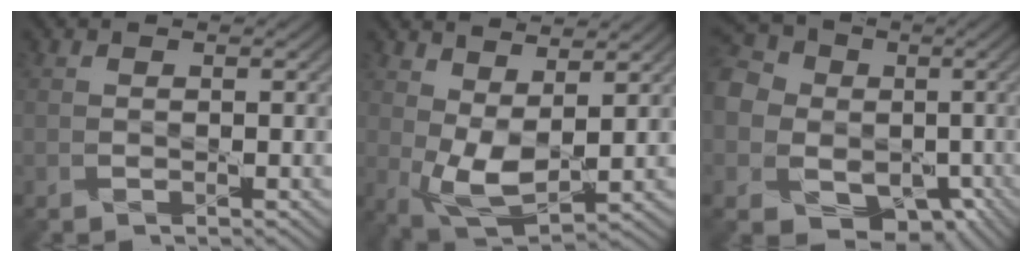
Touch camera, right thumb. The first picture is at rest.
{"total": 6.1, "force": [2.3, 2.6, 5.0], "torque": [-0.117, 0.002, 0.047]}
{"total": 15.4, "force": [-1.6, 13.7, 6.9], "torque": [-0.222, -0.017, -0.043]}